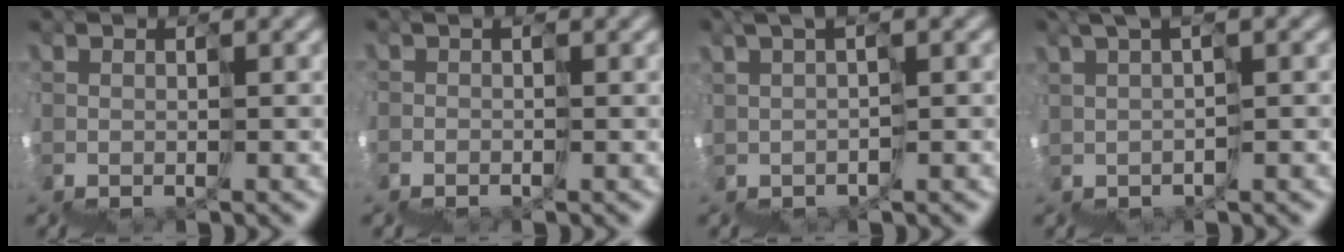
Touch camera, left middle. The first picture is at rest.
{"total": 2.1, "force": [-1.2, 1.0, 1.4], "torque": [-0.022, -0.017, -0.024]}
{"total": 1.4, "force": [1.1, 0.0, 0.9], "torque": [-0.031, 0.009, 0.014]}
{"total": 2.2, "force": [1.7, 0.1, 1.4], "torque": [-0.040, 0.013, 0.025]}